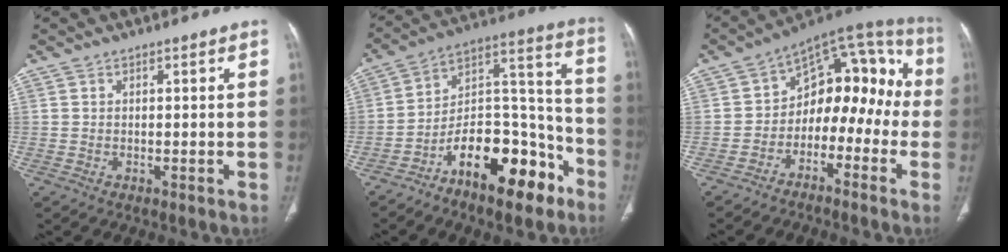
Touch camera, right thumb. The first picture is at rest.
{"total": 19.4, "force": [-11.3, 8.6, 13.1], "torque": [-0.174, 0.107, -0.187]}
{"total": 15.3, "force": [-4.2, 10.4, 10.4], "torque": [-0.086, 0.093, -0.075]}